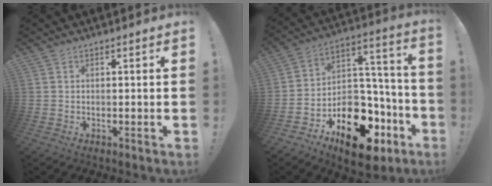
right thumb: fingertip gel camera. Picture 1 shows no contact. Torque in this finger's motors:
{"motor_torque": [2.71, 1.39, 0.51, -0.06, 0.18]}